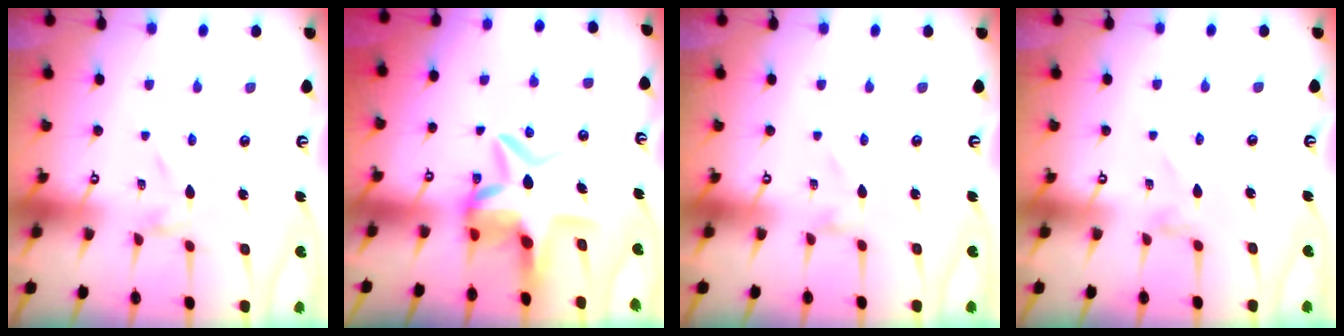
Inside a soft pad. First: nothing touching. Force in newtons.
{"total": 9.9, "press": 9.5, "slide": 2.9}
{"total": 0.0}
{"total": 0.0}